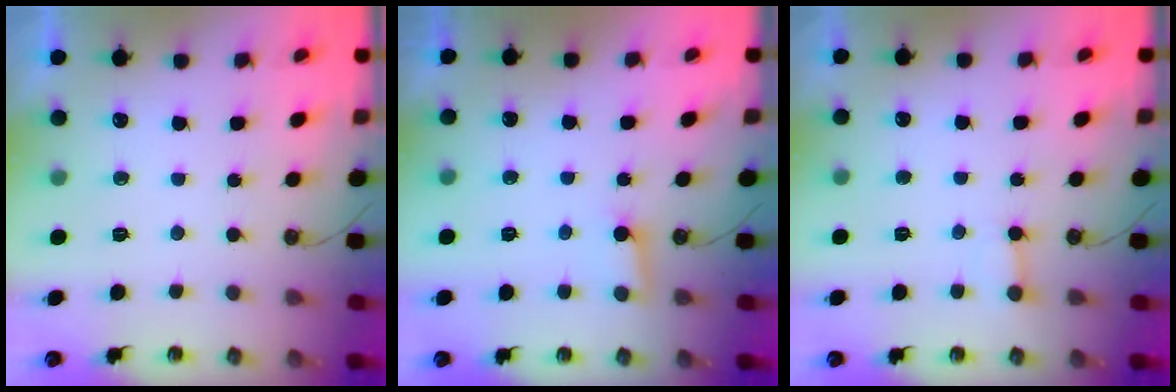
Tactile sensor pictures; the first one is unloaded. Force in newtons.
{"total": 3.2, "press": 3.2, "slide": 0.3}
{"total": 2.6, "press": 2.6, "slide": 0.1}